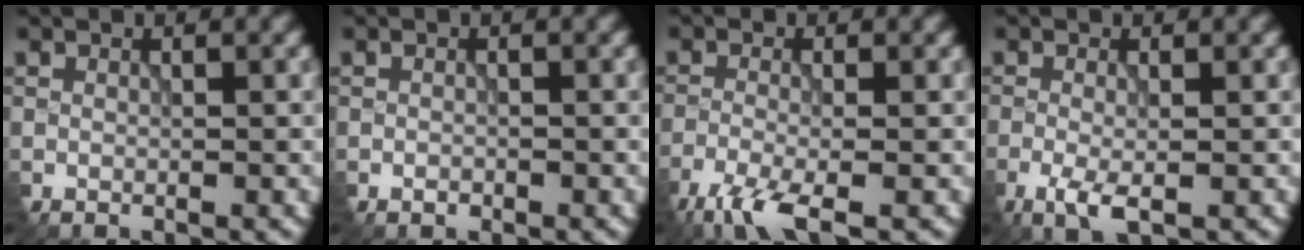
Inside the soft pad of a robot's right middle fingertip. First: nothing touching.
{"total": 1.0, "force": [-0.8, 0.4, 0.2], "torque": [-0.009, -0.005, -0.014]}
{"total": 4.7, "force": [-3.3, 0.9, 3.1], "torque": [-0.076, -0.010, -0.069]}
{"total": 2.8, "force": [-1.6, 0.8, 2.2], "torque": [-0.056, -0.007, -0.029]}